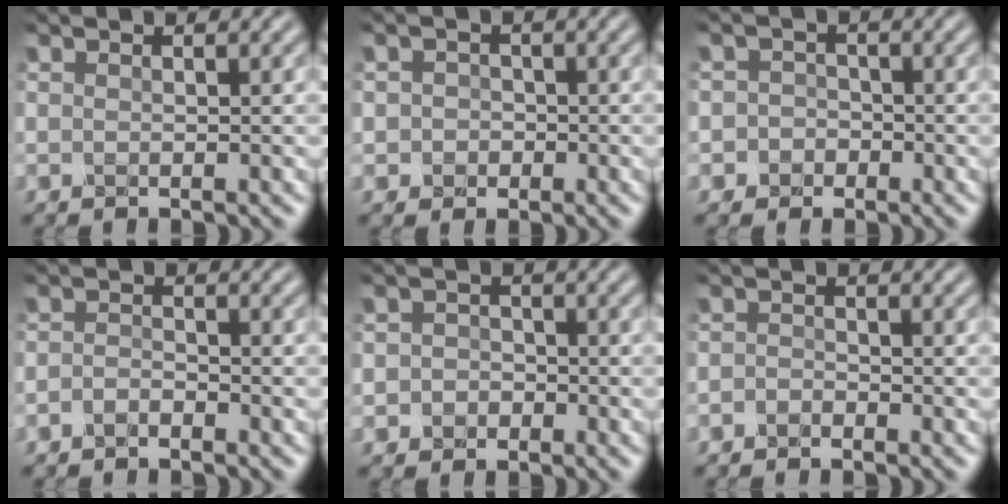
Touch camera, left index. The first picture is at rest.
{"total": 1.8, "force": [-0.2, 1.7, 0.4], "torque": [0.013, -0.003, -0.011]}
{"total": 2.4, "force": [-0.8, 2.3, 0.3], "torque": [0.025, 0.006, -0.029]}
{"total": 1.2, "force": [-0.9, 0.5, 0.6], "torque": [-0.012, 0.002, -0.021]}
{"total": 2.0, "force": [-0.5, 1.8, 0.5], "torque": [0.015, 0.001, -0.023]}
{"total": 1.0, "force": [-0.8, 0.5, 0.3], "torque": [-0.004, 0.001, -0.018]}